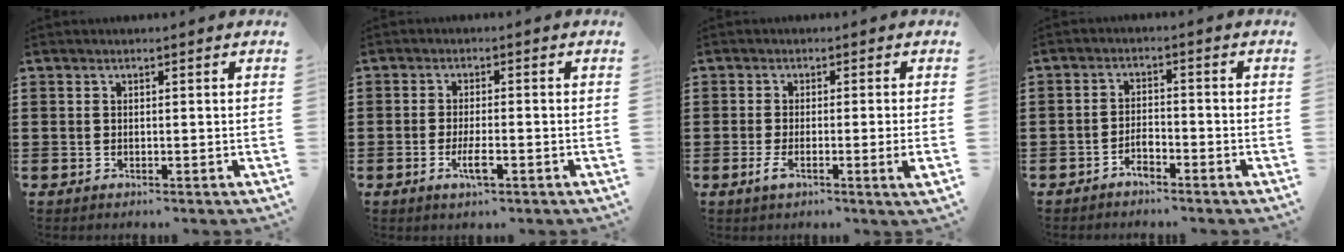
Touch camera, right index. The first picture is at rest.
{"total": 3.7, "force": [-1.6, 0.9, 3.2], "torque": [-0.067, -0.004, -0.032]}
{"total": 4.0, "force": [-1.1, 0.3, 3.9], "torque": [-0.072, -0.012, -0.020]}
{"total": 2.5, "force": [-2.1, 0.7, 1.2], "torque": [-0.027, 0.002, -0.041]}